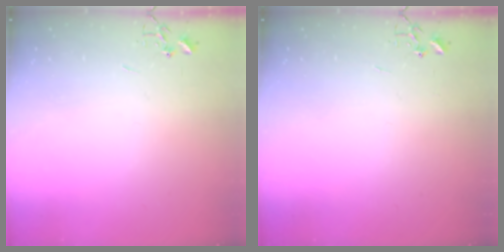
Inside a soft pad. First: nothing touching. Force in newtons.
{"total": 0.0}